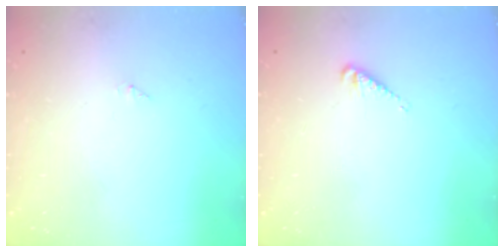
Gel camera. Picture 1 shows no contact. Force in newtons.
{"total": 3.7, "press": 3.7, "slide": 0.5}